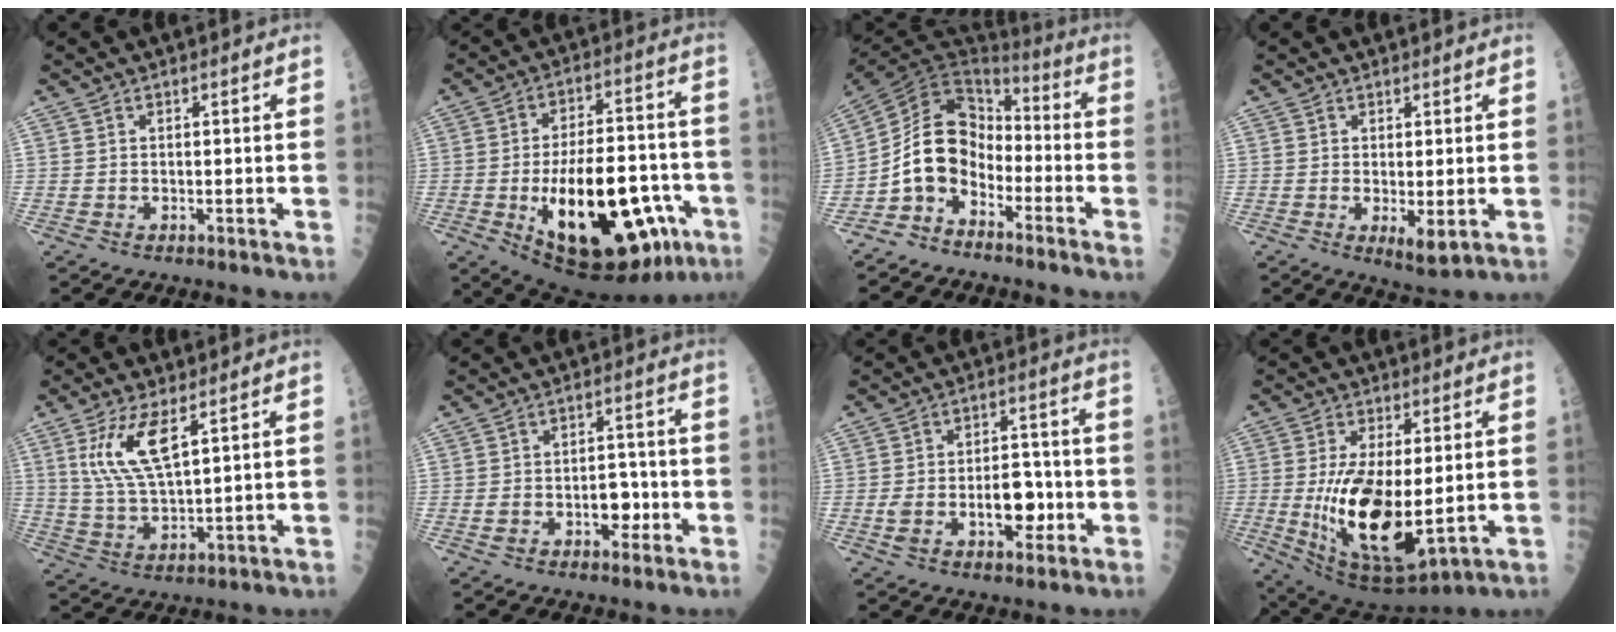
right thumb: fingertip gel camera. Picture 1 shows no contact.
{"total": 26.6, "force": [-7.9, 12.4, 22.2], "torque": [-0.332, 0.017, -0.095]}
{"total": 13.7, "force": [-5.8, 9.4, 8.0], "torque": [-0.129, 0.079, -0.120]}
{"total": 3.7, "force": [-0.5, 1.2, 3.5], "torque": [-0.055, -0.013, -0.003]}
{"total": 9.8, "force": [4.2, 2.8, 8.4], "torque": [-0.181, -0.022, 0.094]}
{"total": 5.5, "force": [-1.5, 3.4, 4.0], "torque": [-0.041, 0.026, -0.021]}
{"total": 10.2, "force": [-2.1, 5.6, 8.2], "torque": [-0.108, 0.029, -0.029]}
{"total": 18.4, "force": [-0.8, 7.9, 16.6], "torque": [-0.306, -0.025, 0.013]}